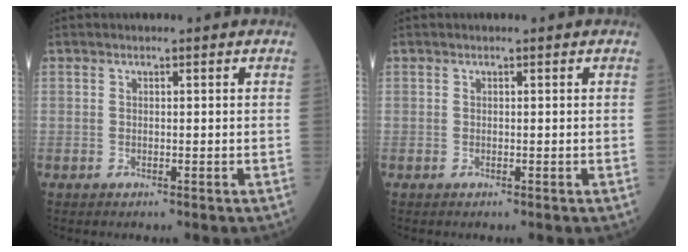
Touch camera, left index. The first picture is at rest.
{"total": 0.0}